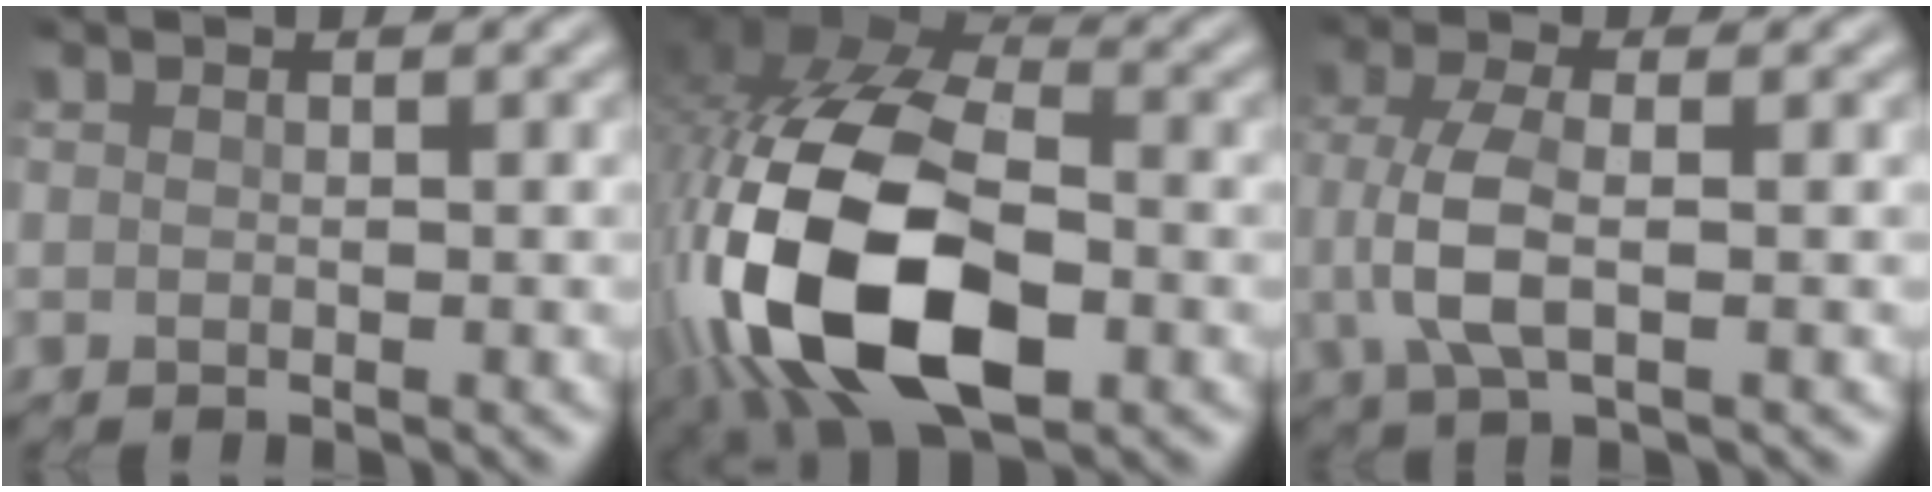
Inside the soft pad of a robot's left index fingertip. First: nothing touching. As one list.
[{"total": 18.9, "force": [-5.5, 10.0, 15.0], "torque": [-0.320, -0.011, -0.103]}, {"total": 4.2, "force": [-0.4, 1.2, 4.0], "torque": [-0.106, 0.002, -0.007]}]